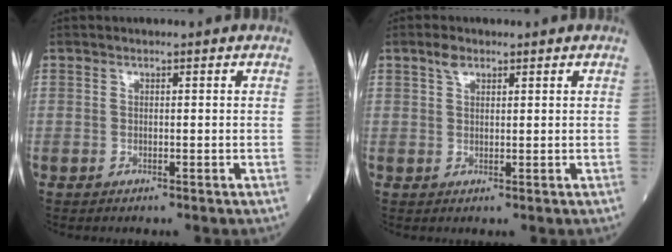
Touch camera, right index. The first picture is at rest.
{"total": 2.0, "force": [1.3, 1.0, 1.1], "torque": [-0.022, 0.006, 0.024]}